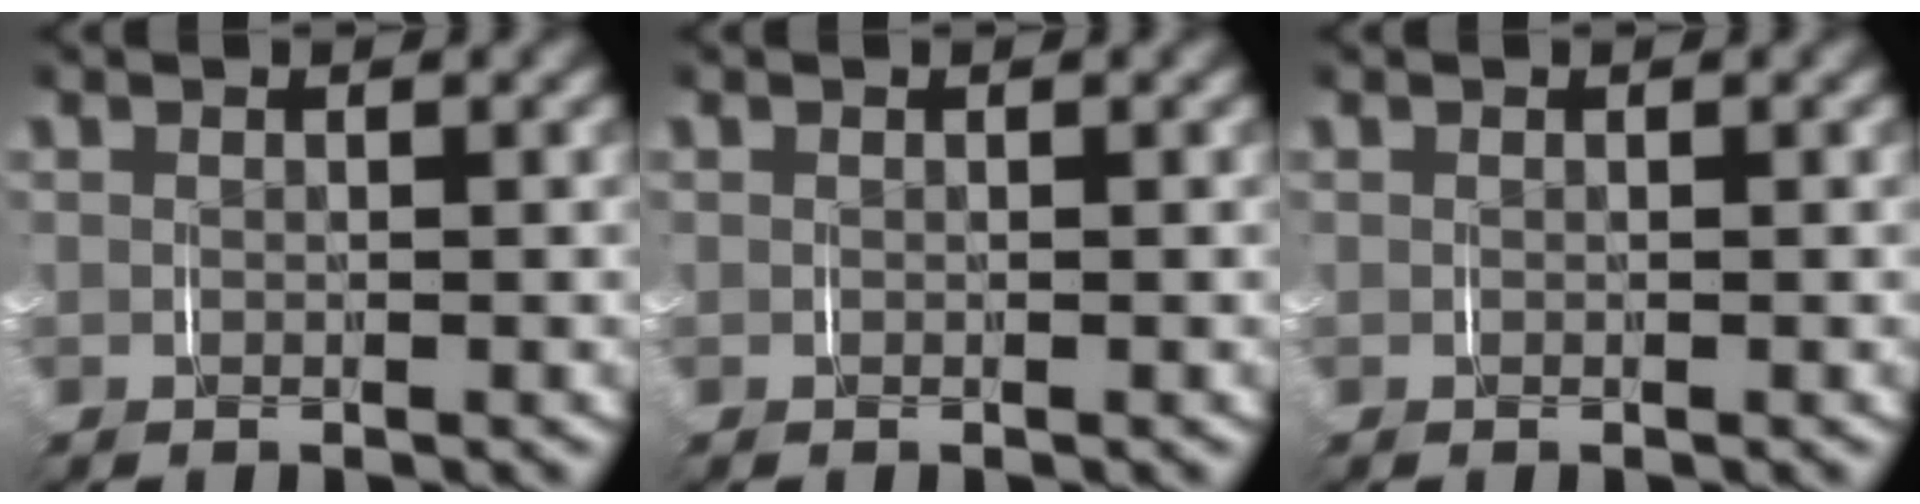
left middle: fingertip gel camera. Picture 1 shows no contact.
{"total": 0.0}
{"total": 0.0}